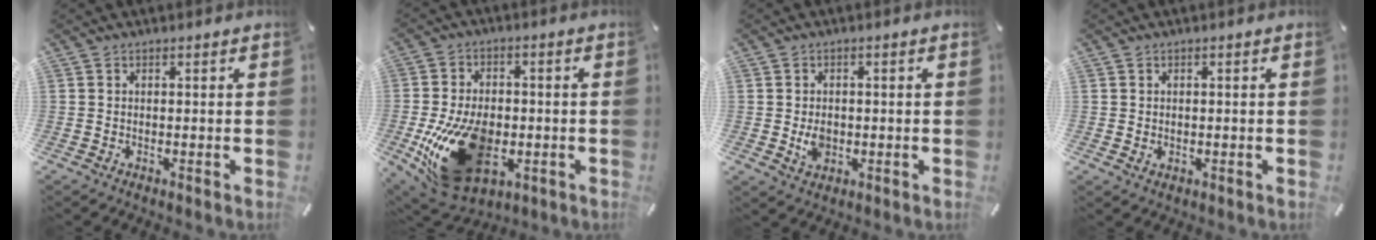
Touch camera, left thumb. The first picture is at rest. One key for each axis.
{"total": 21.6, "fx": -4.7, "fy": 14.3, "fz": 15.5, "tx": -0.281, "ty": 0.002, "tz": -0.064}
{"total": 4.2, "fx": -0.5, "fy": 3.3, "fz": 2.6, "tx": -0.052, "ty": -0.003, "tz": -0.013}
{"total": 1.0, "fx": 0.1, "fy": 0.9, "fz": 0.4, "tx": -0.009, "ty": 0.005, "tz": 0.000}